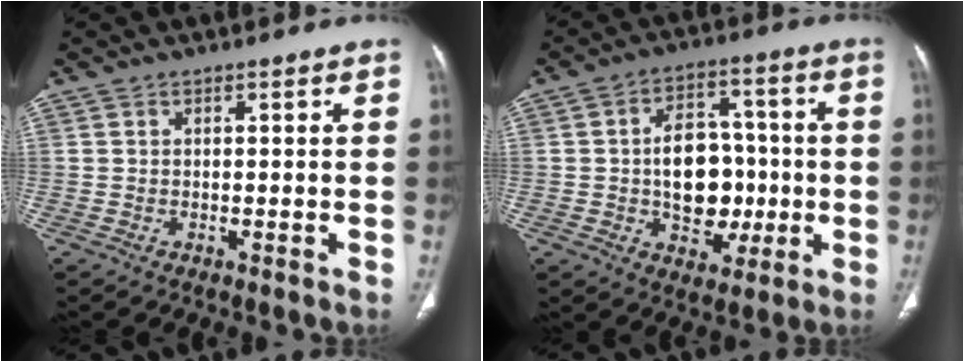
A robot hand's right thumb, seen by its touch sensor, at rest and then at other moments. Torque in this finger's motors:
{"motor_torque": [1.54, 1.33, 1.26, -1.12, 0.41]}